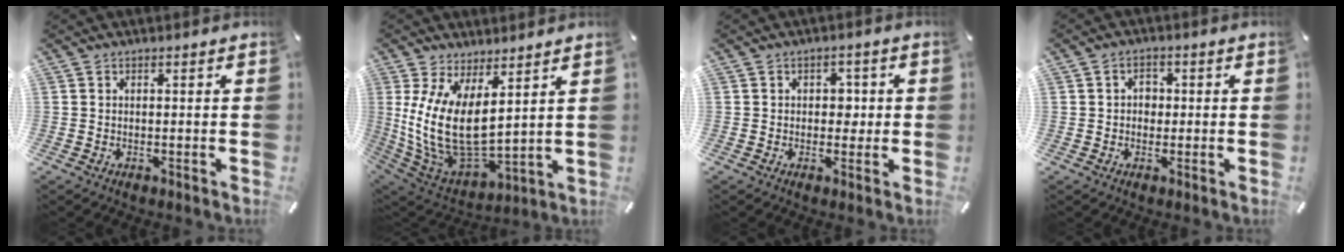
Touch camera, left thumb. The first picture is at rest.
{"total": 15.4, "force": [4.0, 8.0, 12.5], "torque": [-0.285, -0.048, 0.080]}
{"total": 3.3, "force": [-0.2, 2.6, 2.1], "torque": [-0.025, 0.003, -0.011]}
{"total": 3.3, "force": [-0.1, 2.7, 1.9], "torque": [-0.023, 0.003, -0.009]}